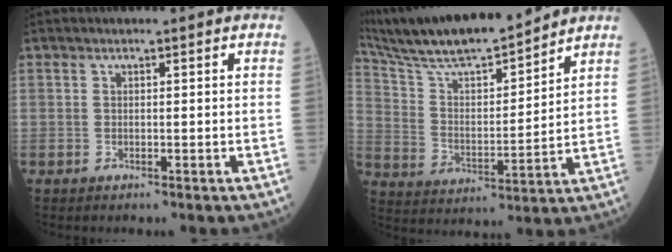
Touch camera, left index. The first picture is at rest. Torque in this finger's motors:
{"motor_torque": [-0.13, -1.02, 0.24, 0.08]}